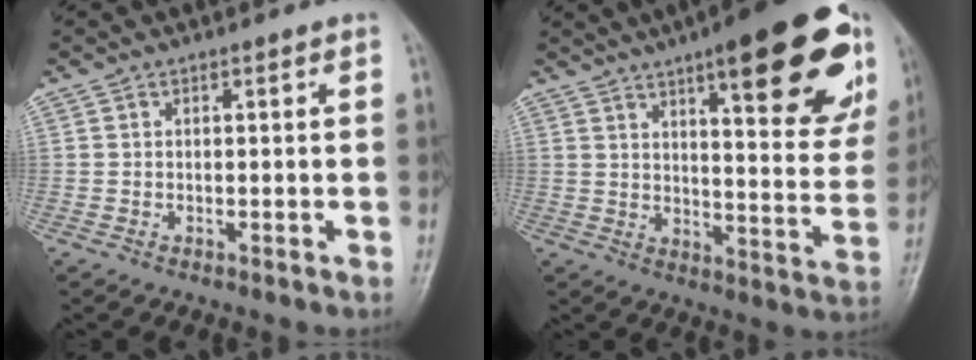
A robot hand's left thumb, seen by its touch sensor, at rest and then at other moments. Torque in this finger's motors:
{"motor_torque": [2.89, 2.12, 1.68, -1.09, 0.11]}